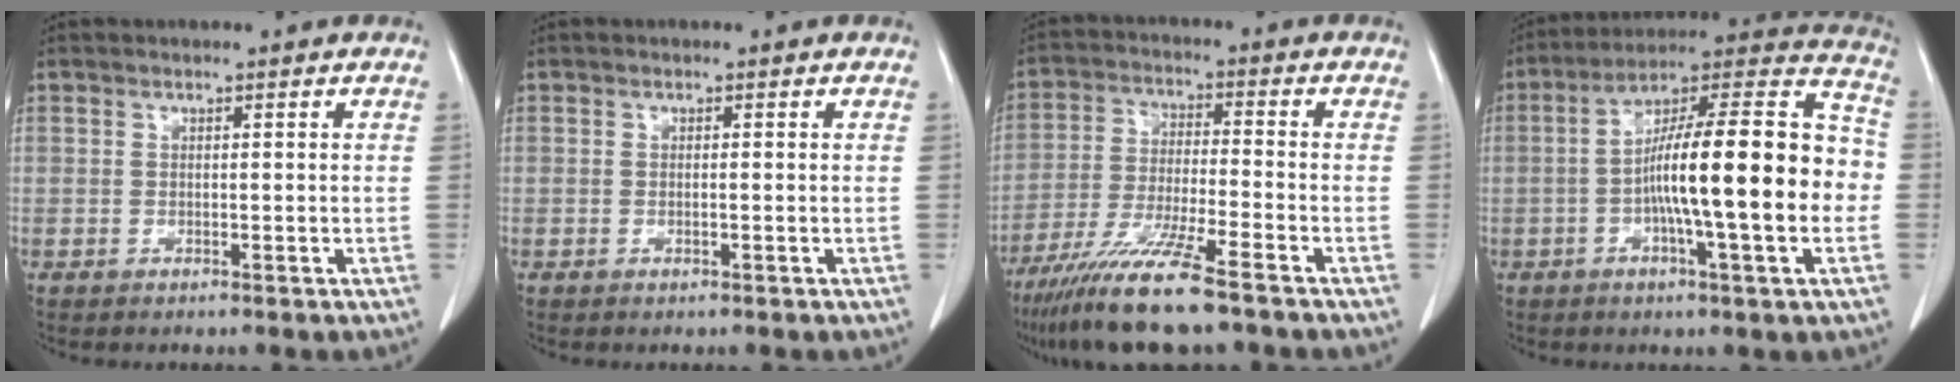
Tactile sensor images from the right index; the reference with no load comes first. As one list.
[{"total": 0.6, "force": [-0.1, 0.1, 0.6], "torque": [-0.014, -0.003, 0.000]}, {"total": 13.0, "force": [-9.3, 0.4, 9.0], "torque": [-0.176, -0.038, -0.165]}, {"total": 20.9, "force": [-2.6, 2.1, 20.7], "torque": [-0.307, 0.024, -0.046]}]